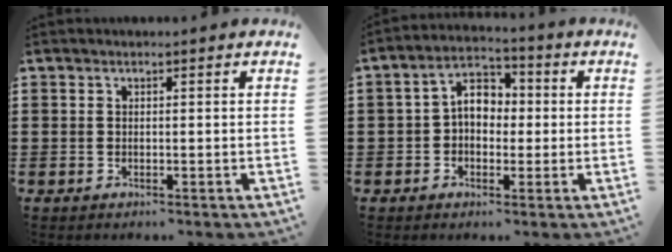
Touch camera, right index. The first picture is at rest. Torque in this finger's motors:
{"motor_torque": [1.70, 0.44, 0.81, 0.10]}